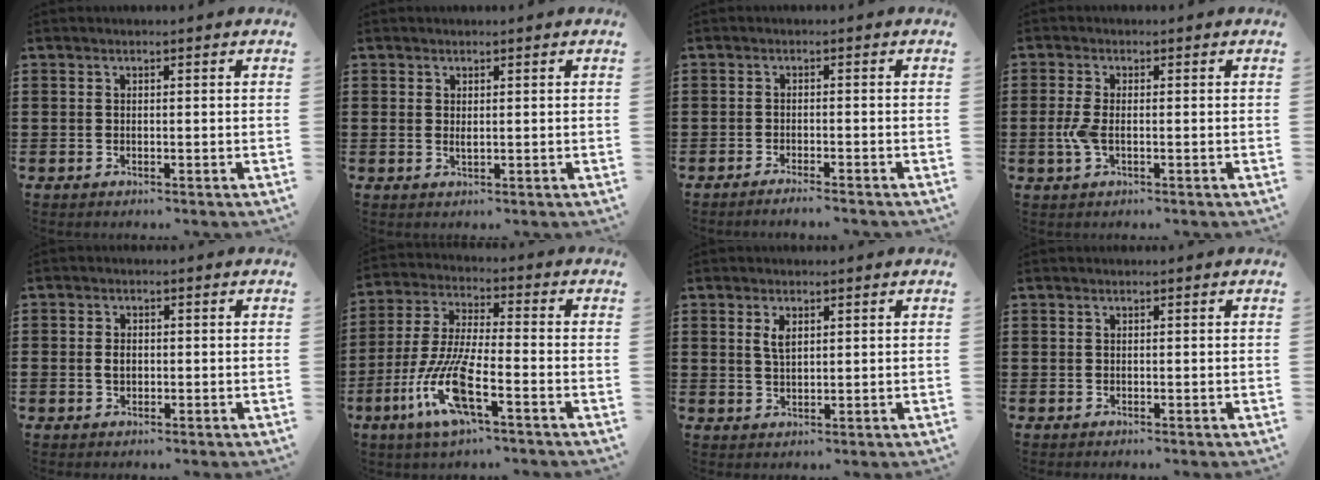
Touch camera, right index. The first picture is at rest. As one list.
[{"total": 1.1, "force": [0.2, 0.4, 0.9], "torque": [-0.018, 0.003, 0.003]}, {"total": 1.9, "force": [-1.8, -0.4, 0.3], "torque": [-0.006, -0.002, -0.035]}, {"total": 3.3, "force": [-0.8, 1.4, 2.9], "torque": [-0.079, -0.007, -0.021]}, {"total": 1.6, "force": [-0.4, 1.1, 1.2], "torque": [-0.024, 0.003, -0.009]}, {"total": 11.0, "force": [-5.6, 2.2, 9.2], "torque": [-0.218, -0.015, -0.114]}, {"total": 2.6, "force": [1.1, 1.1, 2.0], "torque": [-0.045, 0.004, 0.019]}, {"total": 0.0}]